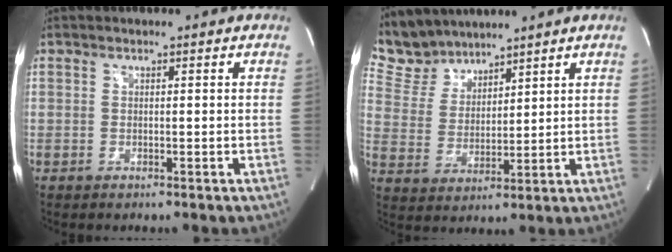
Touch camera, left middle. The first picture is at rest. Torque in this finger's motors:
{"motor_torque": [0.05, -0.04, 0.11, -0.03]}